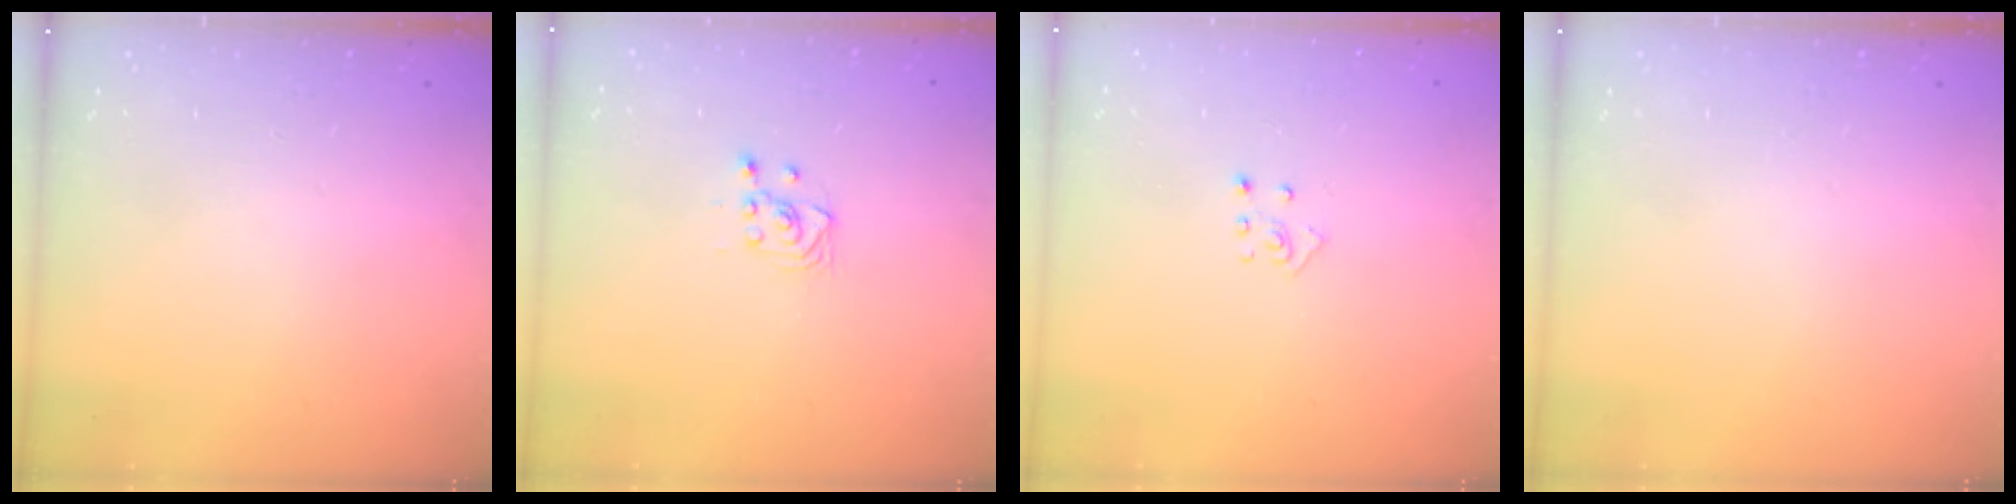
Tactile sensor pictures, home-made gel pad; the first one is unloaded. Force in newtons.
{"total": 3.5, "press": 3.2, "slide": 1.5}
{"total": 3.4, "press": 3.4, "slide": 0.3}
{"total": 0.0}